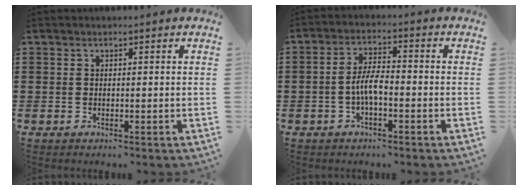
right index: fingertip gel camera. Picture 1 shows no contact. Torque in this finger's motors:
{"motor_torque": [1.58, -0.56, 0.20, 0.16]}